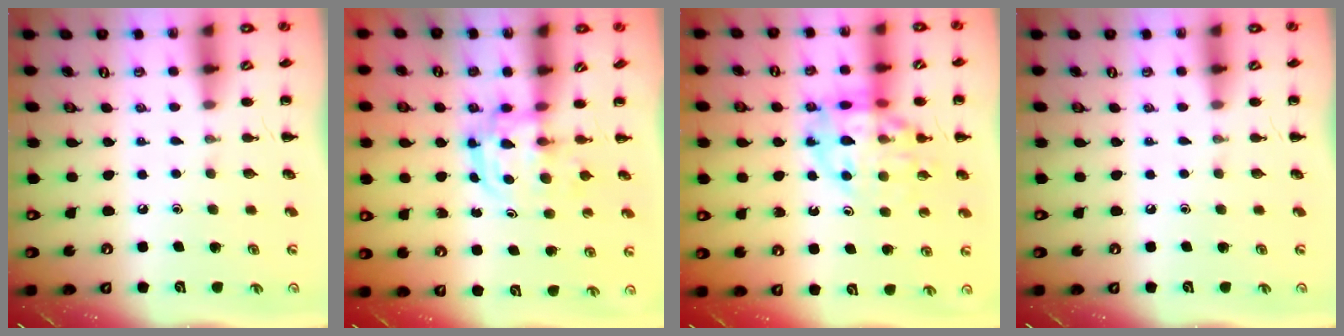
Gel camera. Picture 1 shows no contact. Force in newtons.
{"total": 3.1, "press": 3.1, "slide": 0.3}
{"total": 17.0, "press": 16.7, "slide": 3.2}
{"total": 0.0}